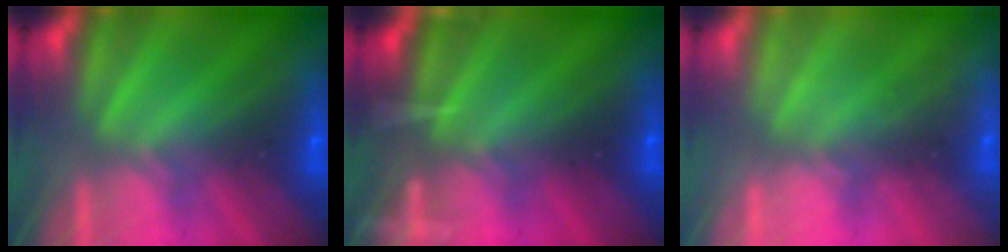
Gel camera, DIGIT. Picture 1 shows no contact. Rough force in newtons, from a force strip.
{"total": 8.0}
{"total": 2.1}